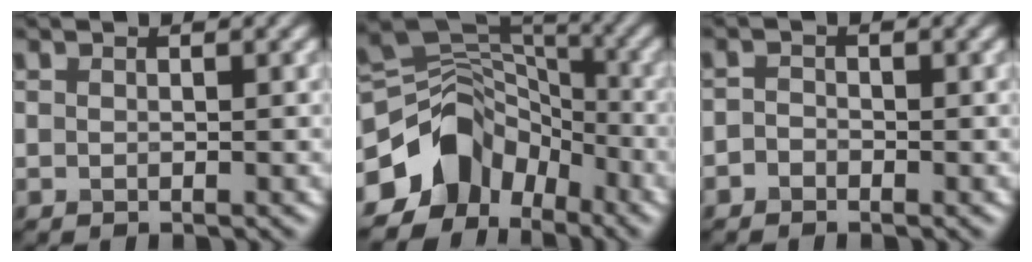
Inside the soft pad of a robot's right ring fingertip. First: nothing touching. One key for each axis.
{"total": 9.7, "fx": -4.8, "fy": 7.2, "fz": 4.4, "tx": -0.064, "ty": 0.006, "tz": -0.098}
{"total": 1.0, "fx": -0.8, "fy": 0.6, "fz": 0.2, "tx": -0.002, "ty": 0.001, "tz": -0.018}